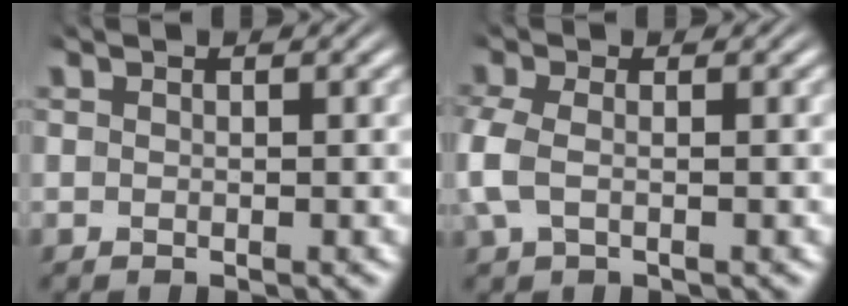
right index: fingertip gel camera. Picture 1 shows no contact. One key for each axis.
{"total": 2.9, "fx": -0.4, "fy": 1.9, "fz": 2.1, "tx": -0.076, "ty": -0.015, "tz": 0.000}